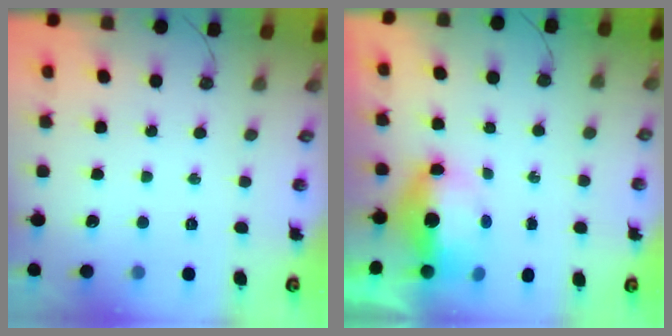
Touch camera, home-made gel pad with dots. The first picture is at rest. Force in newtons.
{"total": 7.9, "press": 7.6, "slide": 2.0}